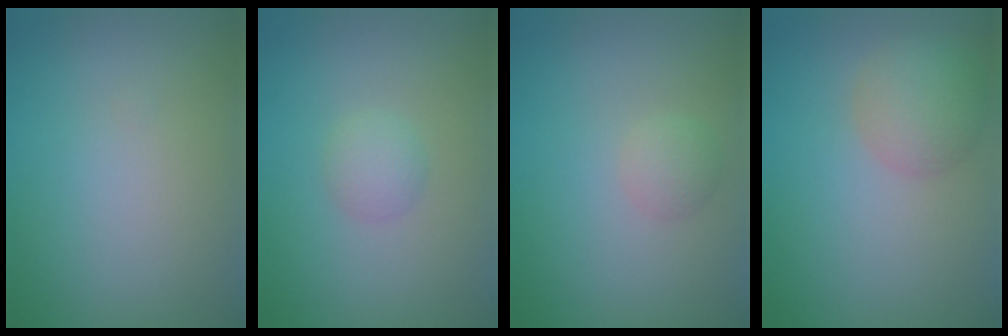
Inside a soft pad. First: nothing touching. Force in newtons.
{"total": 1.6, "press": 1.6, "slide": 0.0}
{"total": 1.4, "press": 1.4, "slide": 0.1}
{"total": 3.7, "press": 3.6, "slide": 0.2}